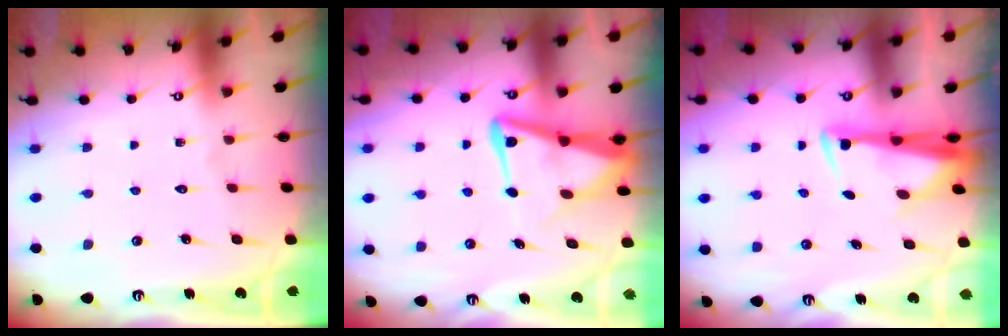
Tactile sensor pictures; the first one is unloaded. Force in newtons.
{"total": 9.4, "press": 9.3, "slide": 1.1}
{"total": 3.3, "press": 3.1, "slide": 1.0}